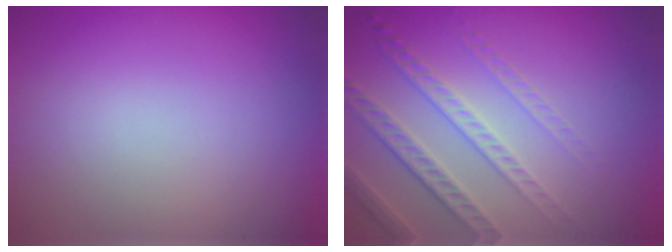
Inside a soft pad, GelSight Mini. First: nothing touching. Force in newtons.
{"total": 5.0, "press": 3.2, "slide": 3.9}